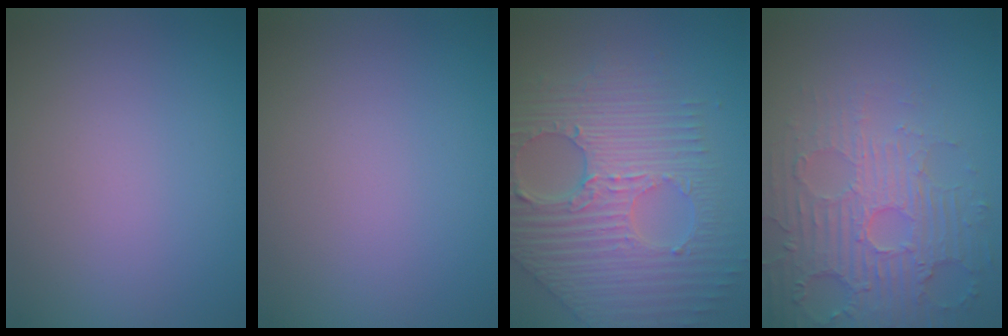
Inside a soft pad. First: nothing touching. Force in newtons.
{"total": 0.0}
{"total": 9.8, "press": 6.7, "slide": 7.1}
{"total": 4.5, "press": 4.4, "slide": 0.6}